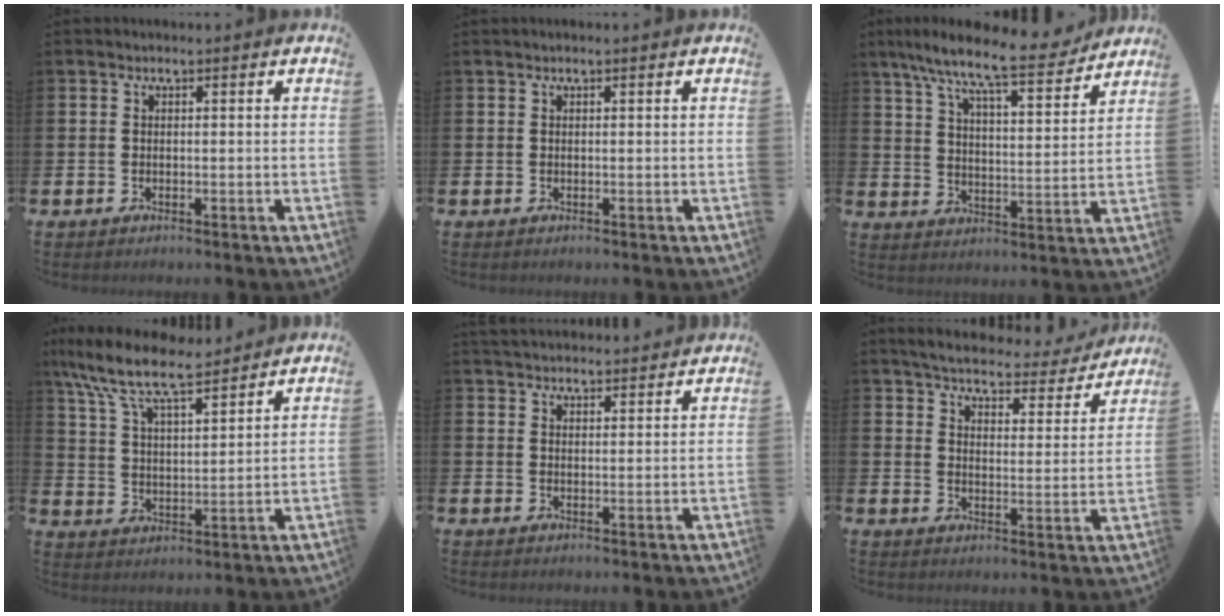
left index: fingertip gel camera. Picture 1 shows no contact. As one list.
[{"total": 0.0}, {"total": 10.2, "force": [9.0, 1.2, 4.8], "torque": [-0.114, -0.058, 0.149]}, {"total": 9.7, "force": [8.4, 2.1, 4.4], "torque": [-0.124, -0.041, 0.149]}, {"total": 3.3, "force": [3.3, 0.4, 0.1], "torque": [-0.007, -0.017, 0.061]}, {"total": 5.0, "force": [4.7, 1.0, 1.2], "torque": [-0.045, -0.034, 0.077]}]